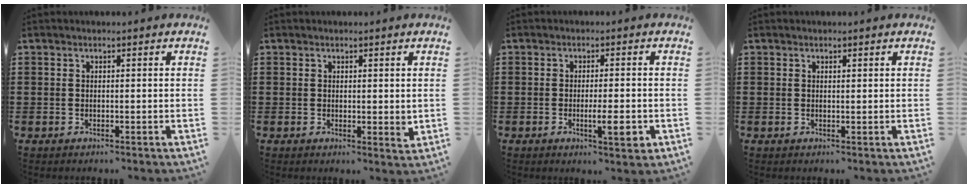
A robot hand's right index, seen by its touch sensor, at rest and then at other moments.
{"total": 1.4, "force": [0.5, 0.7, 1.2], "torque": [-0.014, -0.003, 0.008]}
{"total": 4.6, "force": [-1.6, 0.7, 4.2], "torque": [-0.073, -0.009, -0.027]}
{"total": 0.5, "force": [0.3, 0.3, 0.3], "torque": [-0.006, 0.002, 0.006]}